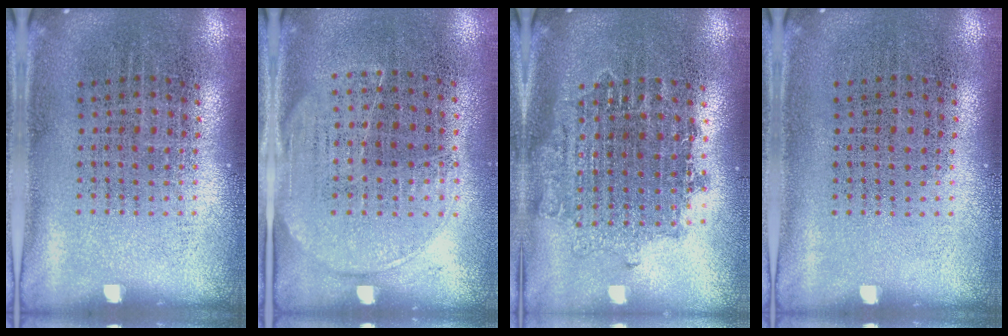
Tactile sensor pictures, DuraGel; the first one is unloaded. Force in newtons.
{"total": 1.5, "press": 1.2, "slide": 0.9}
{"total": 1.6, "press": 1.3, "slide": 0.8}
{"total": 0.0}